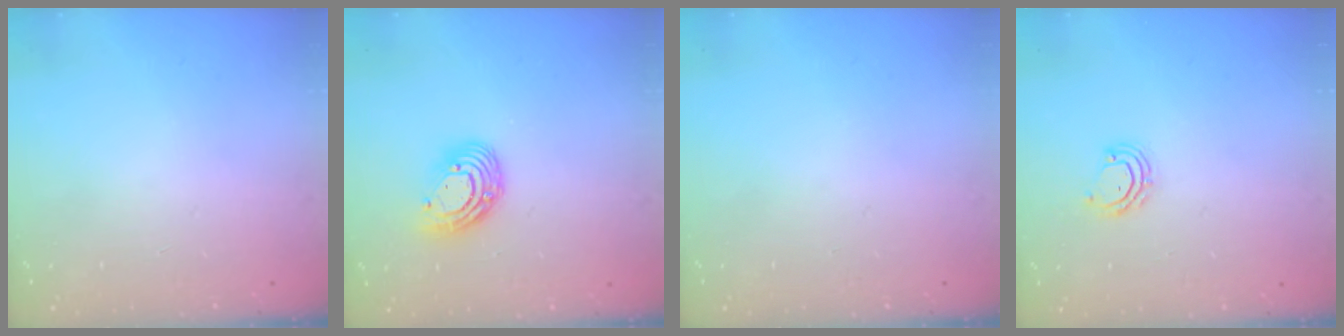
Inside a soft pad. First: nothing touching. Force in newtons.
{"total": 10.5, "press": 10.4, "slide": 1.1}
{"total": 0.0}
{"total": 5.0, "press": 4.9, "slide": 0.3}